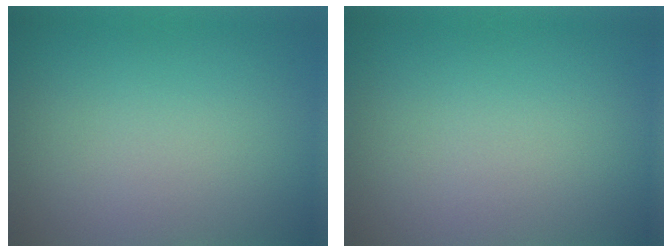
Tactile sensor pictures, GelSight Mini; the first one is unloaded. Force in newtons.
{"total": 0.0}